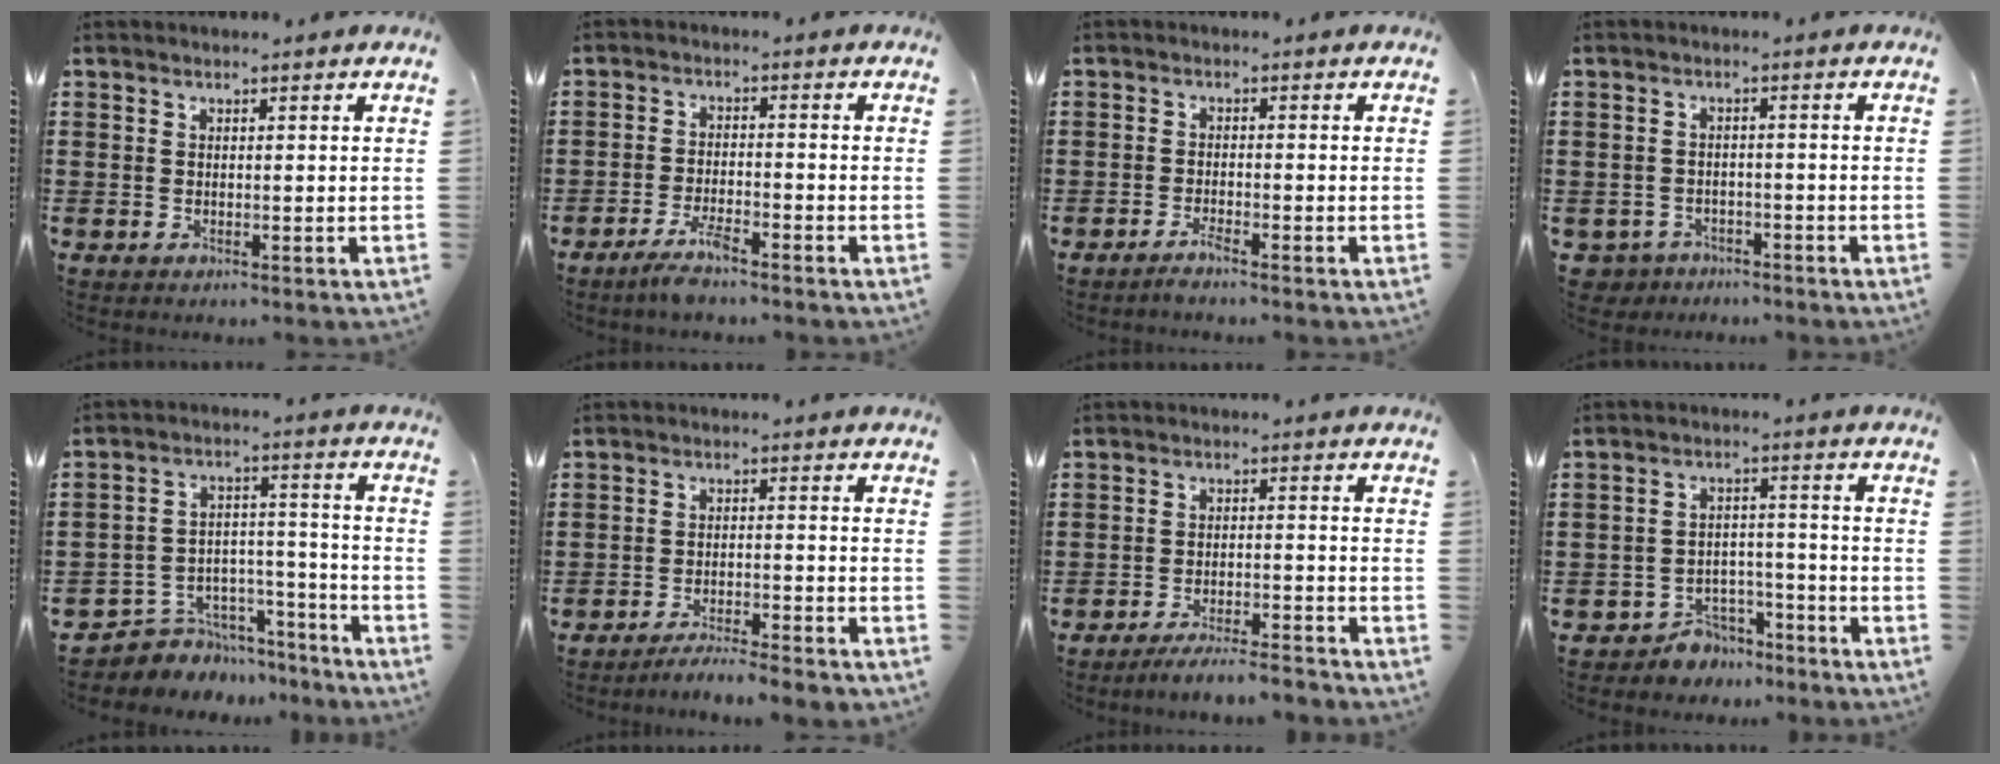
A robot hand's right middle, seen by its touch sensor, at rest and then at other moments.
{"total": 3.8, "force": [-3.0, 0.4, 2.4], "torque": [-0.056, -0.004, -0.058]}
{"total": 1.7, "force": [-1.4, -0.1, 0.9], "torque": [-0.018, -0.004, -0.025]}
{"total": 2.8, "force": [-2.6, 1.0, -0.2], "torque": [-0.014, -0.003, -0.061]}
{"total": 5.5, "force": [-4.7, 2.8, 0.3], "torque": [-0.011, 0.019, -0.096]}
{"total": 3.5, "force": [-3.4, -0.1, 0.6], "torque": [-0.013, 0.002, -0.072]}
{"total": 4.0, "force": [-3.9, 0.0, 1.0], "torque": [-0.018, 0.001, -0.077]}
{"total": 4.5, "force": [-4.2, 1.4, 0.2], "torque": [-0.009, 0.010, -0.087]}